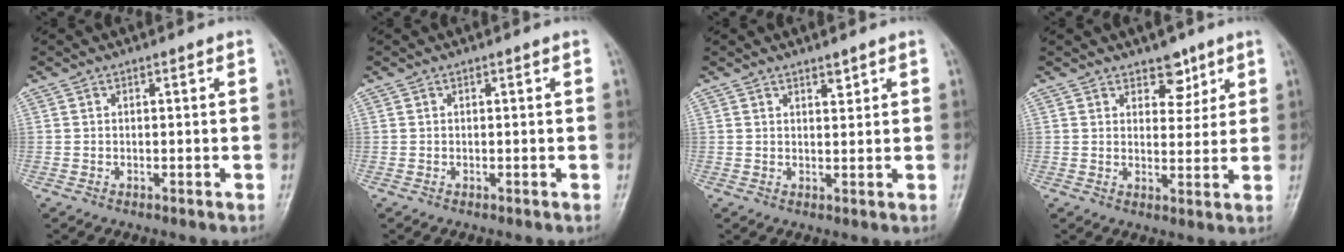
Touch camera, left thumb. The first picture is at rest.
{"total": 0.0}
{"total": 1.7, "force": [1.3, 0.6, 0.9], "torque": [-0.007, -0.010, 0.021]}
{"total": 4.9, "force": [3.3, 3.0, 2.1], "torque": [0.003, -0.020, 0.049]}